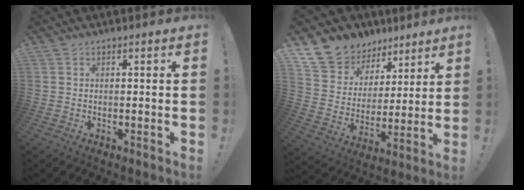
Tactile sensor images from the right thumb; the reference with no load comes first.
{"total": 12.8, "force": [9.4, 8.5, 2.3], "torque": [-0.046, -0.072, 0.185]}